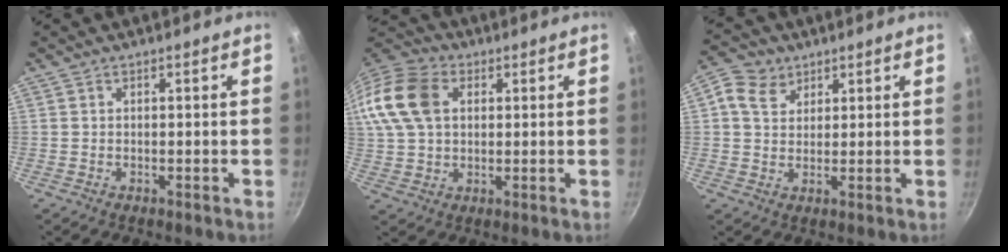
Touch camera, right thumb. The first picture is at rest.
{"total": 18.3, "force": [4.7, 13.2, 11.8], "torque": [-0.261, 0.027, 0.077]}
{"total": 6.4, "force": [2.9, 5.0, 2.7], "torque": [-0.027, -0.003, 0.044]}